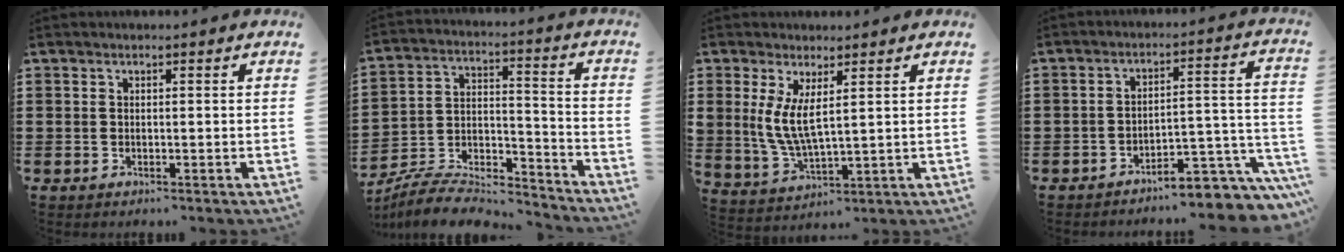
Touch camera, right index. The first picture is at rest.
{"total": 7.9, "force": [-7.4, 1.8, 1.9], "torque": [-0.031, 0.014, -0.145]}
{"total": 5.6, "force": [1.9, 2.3, 4.7], "torque": [-0.107, -0.001, 0.034]}
{"total": 6.4, "force": [-5.8, 0.7, 2.6], "torque": [-0.037, -0.001, -0.110]}